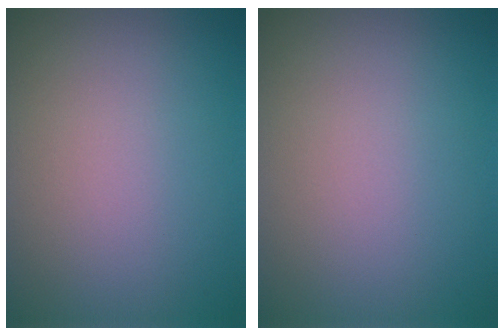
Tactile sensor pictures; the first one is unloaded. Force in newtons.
{"total": 0.0}